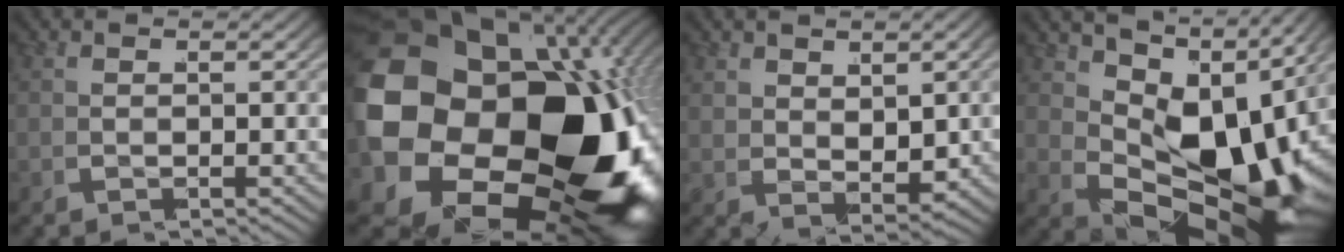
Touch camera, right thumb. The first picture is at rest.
{"total": 38.2, "force": [-4.3, 25.4, 28.3], "torque": [-0.498, -0.093, -0.031]}
{"total": 2.4, "force": [1.6, 1.2, 1.3], "torque": [-0.025, 0.000, 0.032]}
{"total": 15.5, "force": [0.8, 8.9, 12.7], "torque": [-0.203, -0.029, 0.025]}